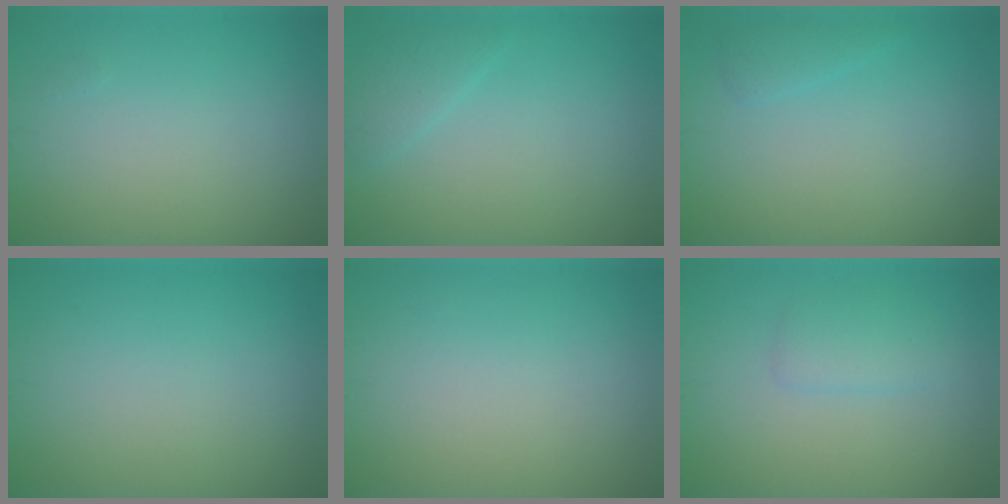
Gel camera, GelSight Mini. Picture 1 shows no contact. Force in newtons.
{"total": 1.5, "press": 1.5, "slide": 0.1}
{"total": 1.1, "press": 1.1, "slide": 0.1}
{"total": 0.0}
{"total": 0.0}
{"total": 1.7, "press": 1.7, "slide": 0.2}